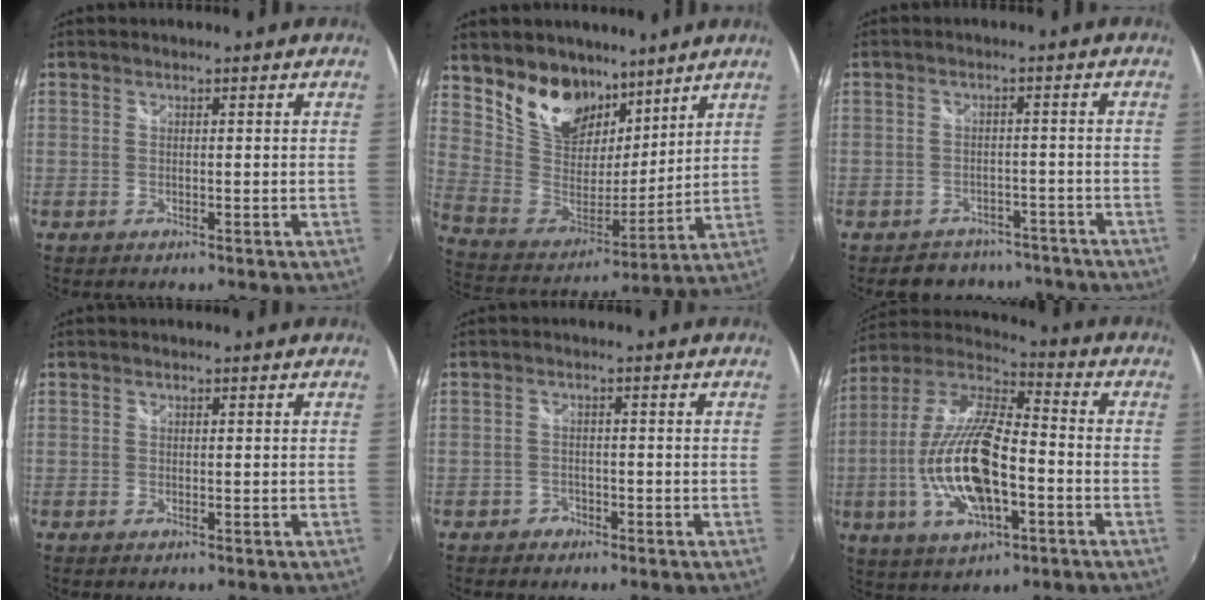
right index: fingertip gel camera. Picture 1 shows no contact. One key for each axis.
{"total": 16.7, "fx": 11.1, "fy": 10.4, "fz": 6.8, "tx": -0.159, "ty": 0.010, "tz": 0.216}
{"total": 8.8, "fx": -7.2, "fy": 4.8, "fz": 1.4, "tx": -0.035, "ty": 0.024, "tz": -0.089}
{"total": 0.0}
{"total": 1.9, "fx": -1.5, "fy": 1.0, "fz": 0.0, "tx": -0.003, "ty": 0.006, "tz": -0.028}
{"total": 18.7, "fx": -4.5, "fy": 7.1, "fz": 16.7, "tx": -0.338, "ty": -0.008, "tz": -0.084}